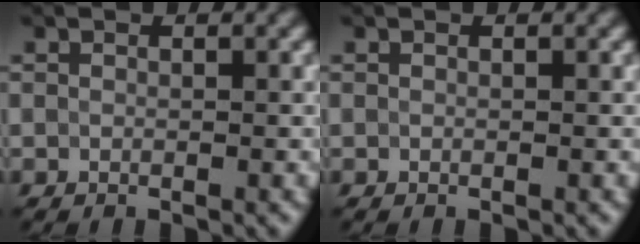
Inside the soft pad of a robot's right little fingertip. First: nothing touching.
{"total": 0.0}